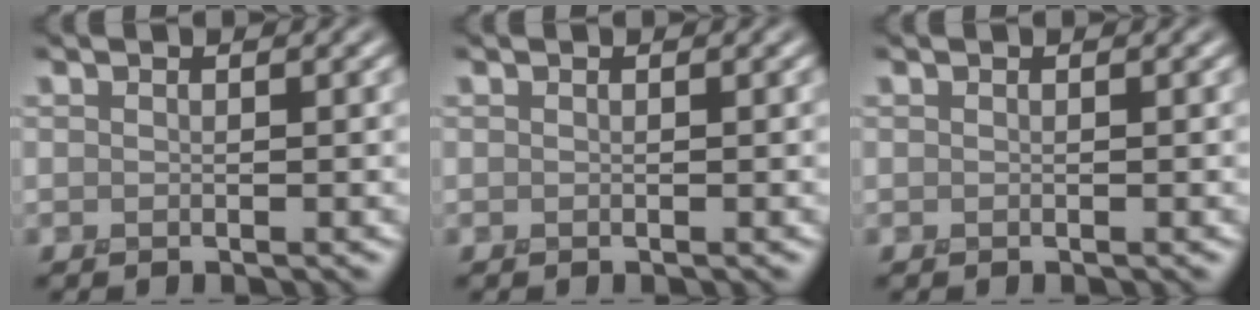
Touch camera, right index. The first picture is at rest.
{"total": 0.0}
{"total": 0.0}